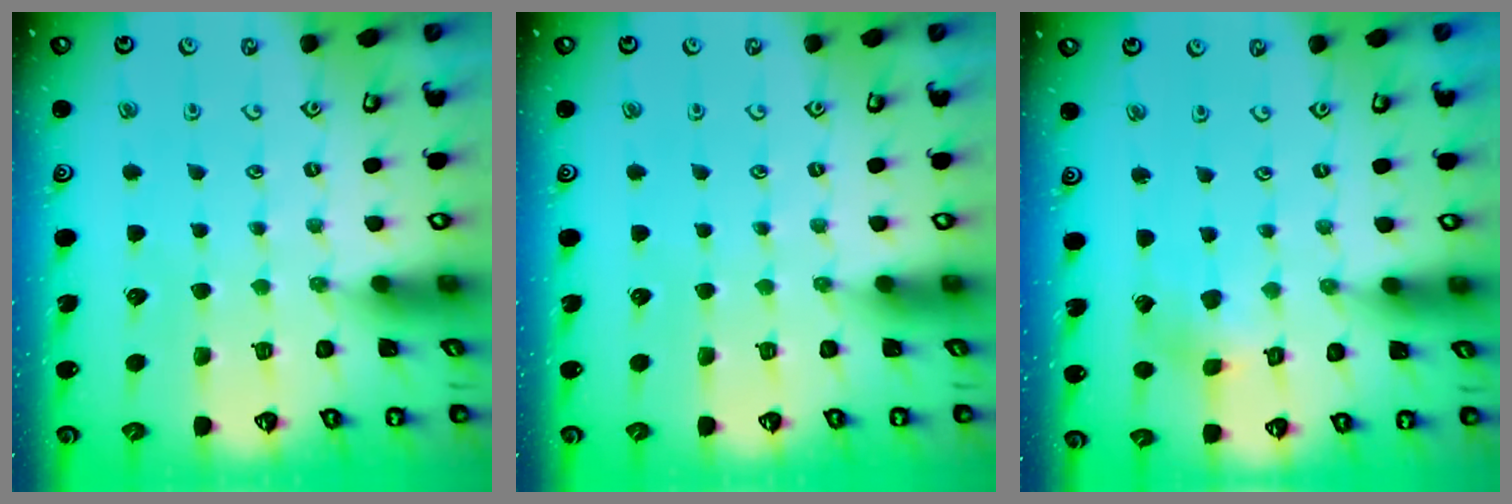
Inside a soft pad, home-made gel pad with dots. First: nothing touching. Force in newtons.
{"total": 0.0}
{"total": 2.1, "press": 2.1, "slide": 0.3}